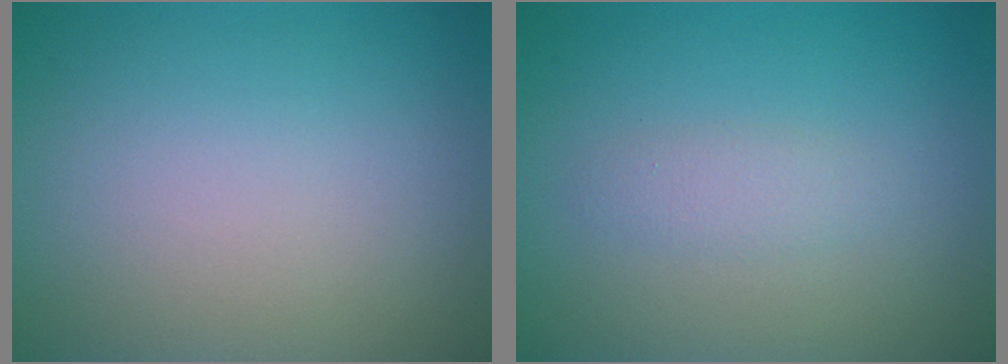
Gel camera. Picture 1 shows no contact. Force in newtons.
{"total": 1.3, "press": 1.3, "slide": 0.0}